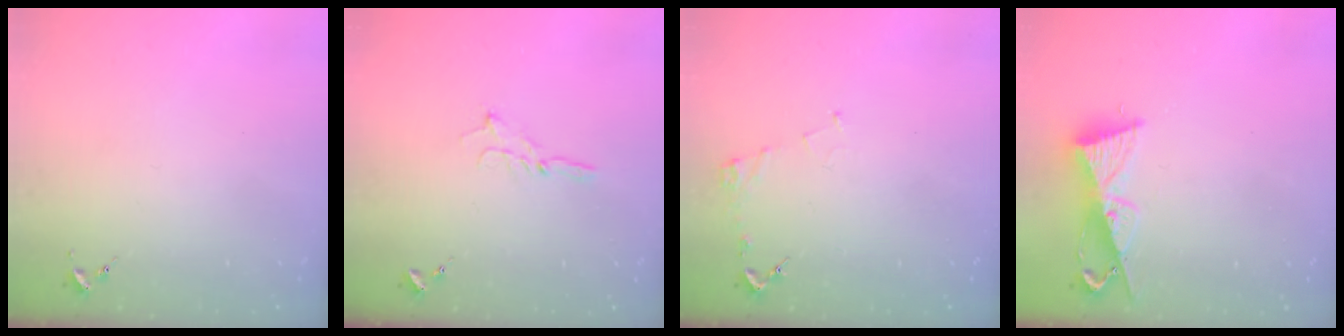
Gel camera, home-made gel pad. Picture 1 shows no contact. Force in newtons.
{"total": 2.9, "press": 2.9, "slide": 0.2}
{"total": 4.6, "press": 4.6, "slide": 0.6}
{"total": 9.3, "press": 9.3, "slide": 0.4}